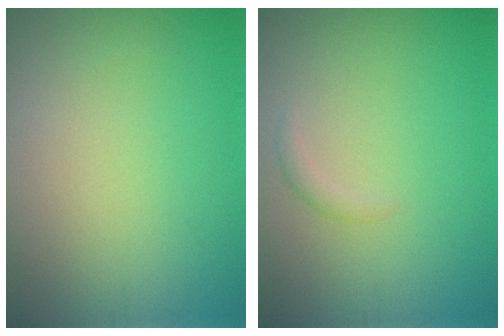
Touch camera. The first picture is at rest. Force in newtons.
{"total": 0.8, "press": 0.8, "slide": 0.0}